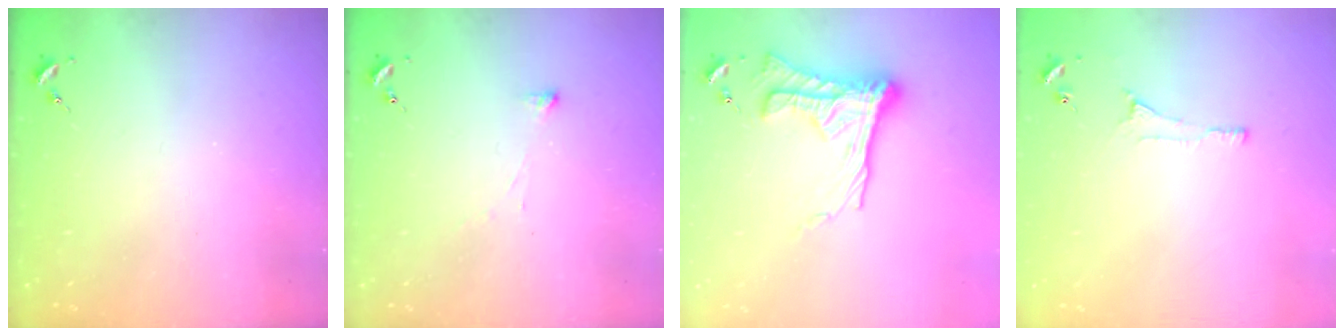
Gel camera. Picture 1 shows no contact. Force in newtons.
{"total": 2.9, "press": 2.9, "slide": 0.3}
{"total": 16.4, "press": 16.3, "slide": 1.4}
{"total": 4.9, "press": 4.8, "slide": 0.6}